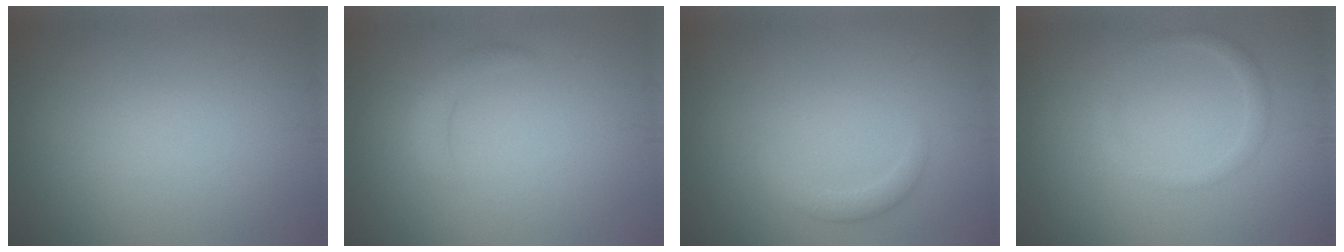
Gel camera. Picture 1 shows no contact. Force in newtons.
{"total": 1.6, "press": 1.6, "slide": 0.2}
{"total": 1.4, "press": 1.4, "slide": 0.1}
{"total": 1.4, "press": 1.4, "slide": 0.0}